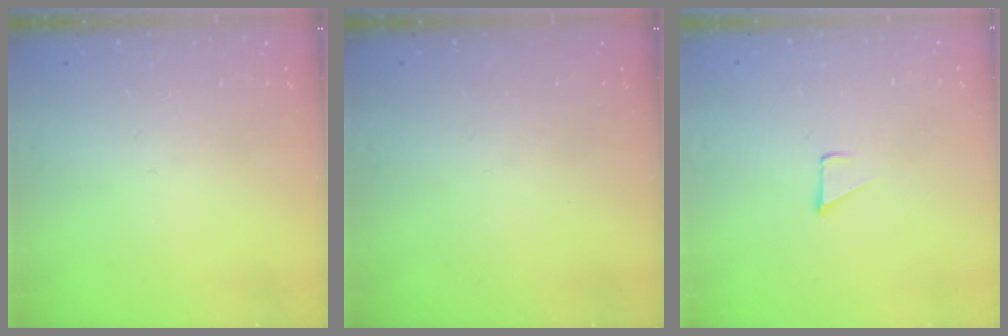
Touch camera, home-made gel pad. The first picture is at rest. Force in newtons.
{"total": 0.0}
{"total": 1.7, "press": 1.7, "slide": 0.1}